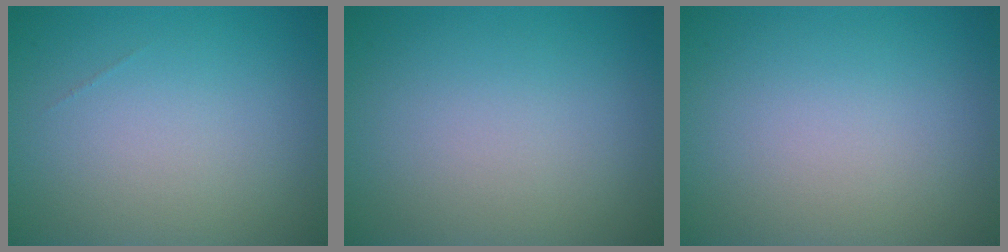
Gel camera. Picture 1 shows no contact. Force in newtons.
{"total": 0.0}
{"total": 0.0}